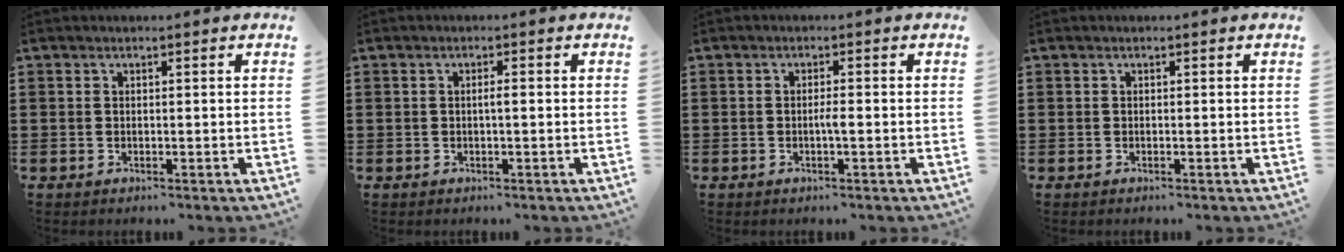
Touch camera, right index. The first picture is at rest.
{"total": 1.0, "force": [-0.2, 0.1, 1.0], "torque": [-0.019, -0.001, -0.004]}
{"total": 1.6, "force": [-0.5, 0.0, 1.5], "torque": [-0.029, -0.003, -0.009]}
{"total": 0.0}